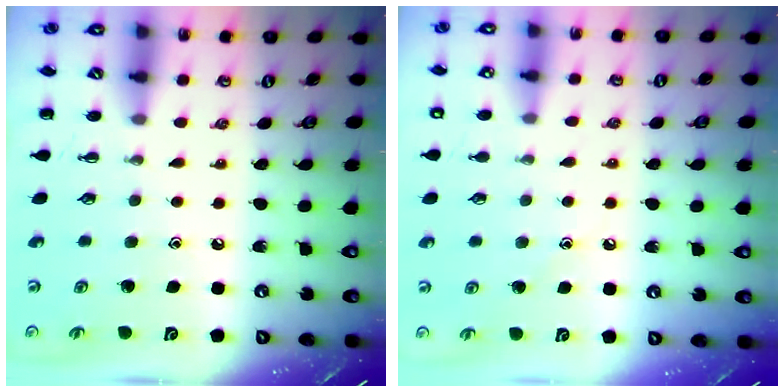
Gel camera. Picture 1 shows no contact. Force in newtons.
{"total": 8.1, "press": 7.8, "slide": 2.1}